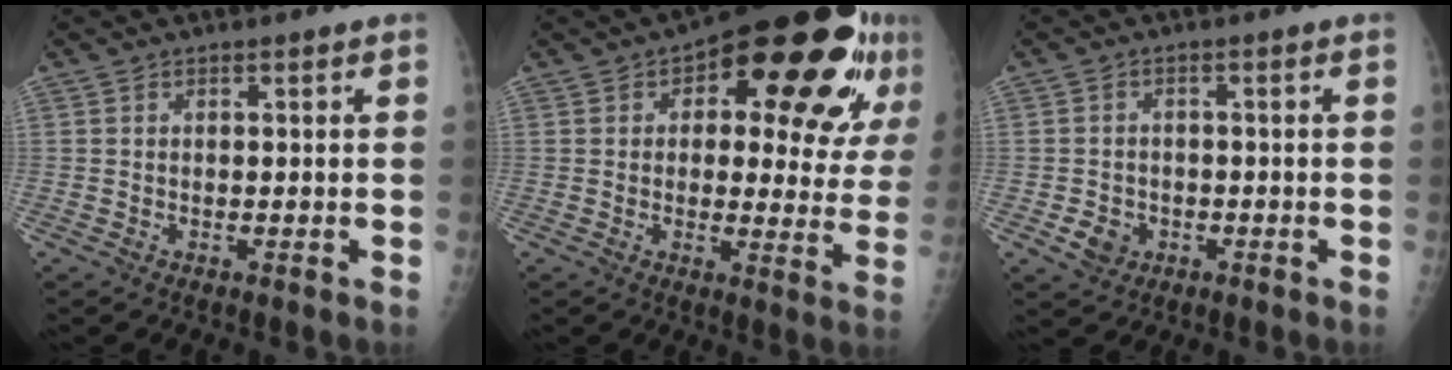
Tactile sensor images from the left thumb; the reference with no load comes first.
{"total": 23.3, "force": [10.4, 9.9, 18.4], "torque": [-0.203, -0.002, 0.138]}
{"total": 3.7, "force": [-1.4, 3.1, 1.5], "torque": [-0.015, 0.008, -0.016]}